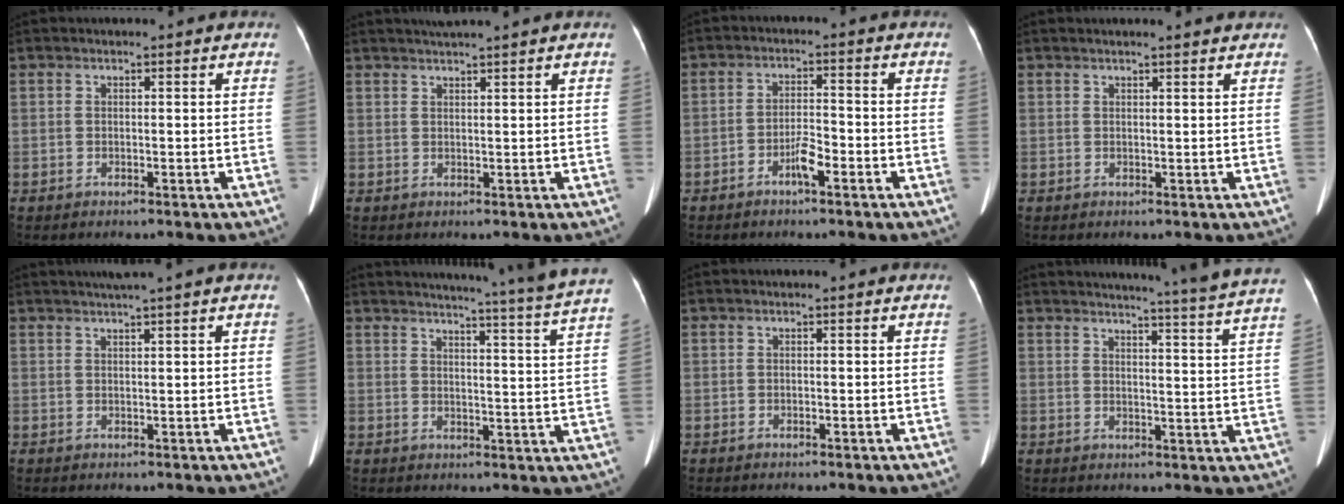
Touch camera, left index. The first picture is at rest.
{"total": 3.5, "force": [3.0, -0.6, 1.7], "torque": [-0.019, 0.025, 0.049]}
{"total": 3.6, "force": [-2.3, 0.8, 2.7], "torque": [-0.054, 0.005, -0.042]}
{"total": 3.3, "force": [3.1, 0.0, 1.2], "torque": [-0.018, 0.010, 0.033]}
{"total": 3.1, "force": [2.2, -0.8, 2.0], "torque": [-0.031, 0.013, 0.041]}
{"total": 17.9, "force": [16.2, -2.4, 7.3], "torque": [-0.114, -0.074, 0.184]}
{"total": 0.0}
{"total": 14.3, "force": [13.2, -2.5, 4.9], "torque": [-0.076, -0.070, 0.143]}